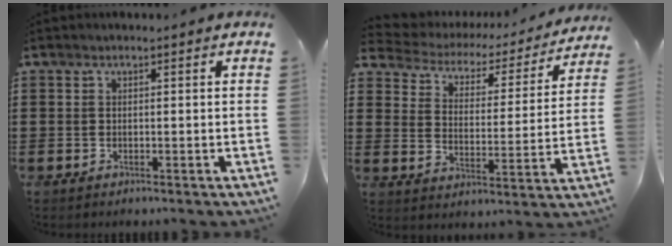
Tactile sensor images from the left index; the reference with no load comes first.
{"total": 2.4, "force": [2.1, 1.1, 0.3], "torque": [-0.027, -0.020, 0.025]}